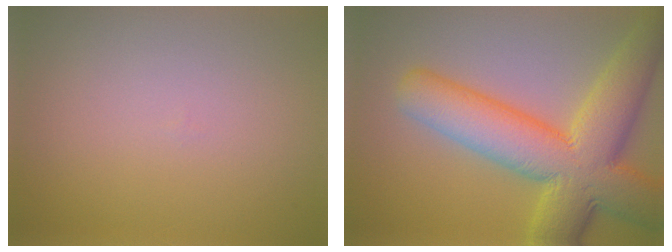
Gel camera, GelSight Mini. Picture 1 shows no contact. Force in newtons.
{"total": 11.7, "press": 11.7, "slide": 0.2}